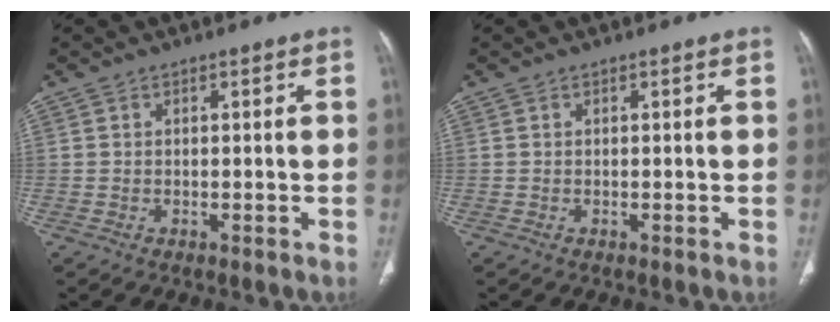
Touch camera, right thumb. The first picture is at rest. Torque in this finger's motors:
{"motor_torque": [0.49, 0.32, 0.10, -0.06, 0.04]}